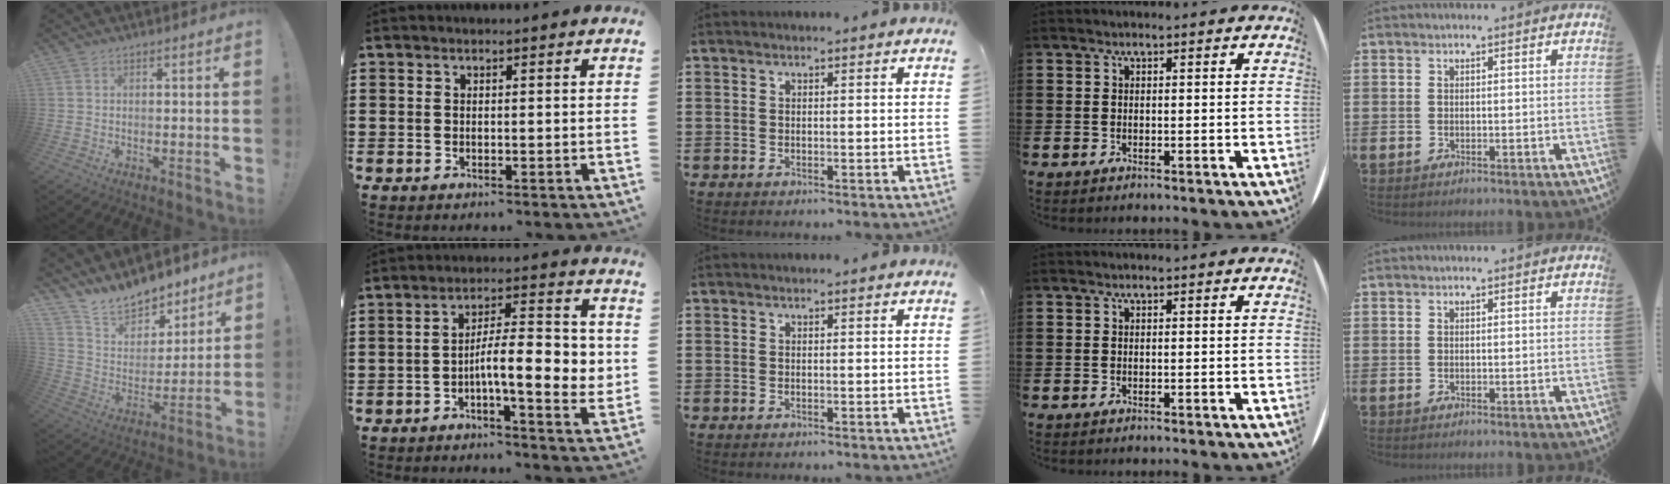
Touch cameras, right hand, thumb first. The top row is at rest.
{"thumb": {"total": 13.7, "force": [12.4, 5.6, 2.0], "torque": [-0.058, -0.101, 0.231]}, "index": {"total": 10.2, "force": [-1.4, 3.2, 9.6], "torque": [-0.143, -0.004, -0.027]}}